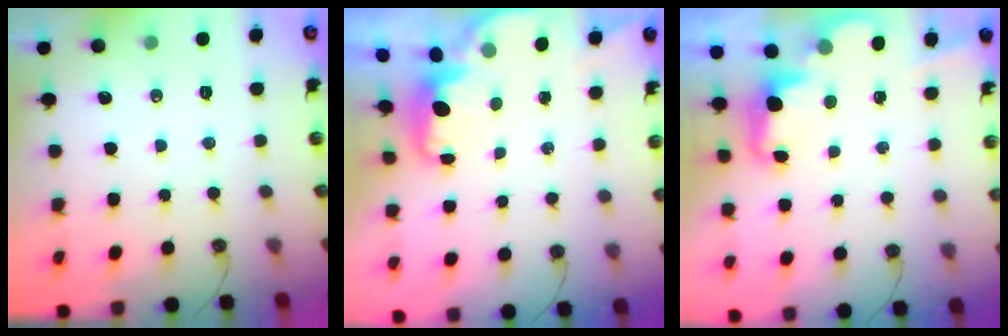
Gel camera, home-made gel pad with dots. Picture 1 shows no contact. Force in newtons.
{"total": 1.2, "press": 1.0, "slide": 0.6}
{"total": 2.6, "press": 2.5, "slide": 0.6}